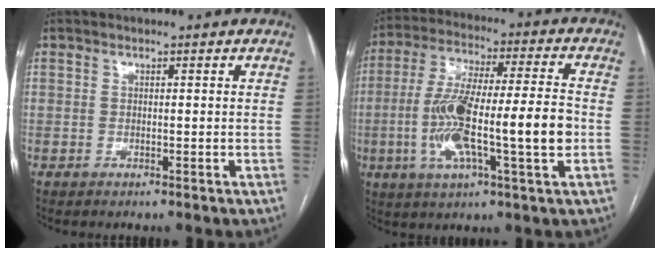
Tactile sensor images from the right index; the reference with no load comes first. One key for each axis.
{"total": 17.4, "fx": -3.0, "fy": 1.7, "fz": 17.0, "tx": -0.317, "ty": 0.008, "tz": -0.053}